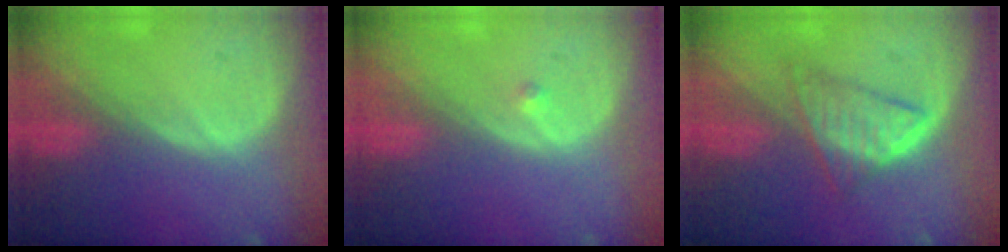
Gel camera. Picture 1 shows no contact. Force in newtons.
{"total": 0.7, "press": 0.5, "slide": 0.4}
{"total": 5.5, "press": 5.4, "slide": 1.4}